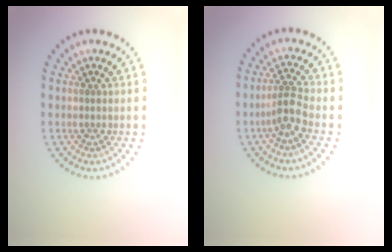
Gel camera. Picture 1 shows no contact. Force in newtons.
{"total": 2.4, "press": 1.9, "slide": 1.6}